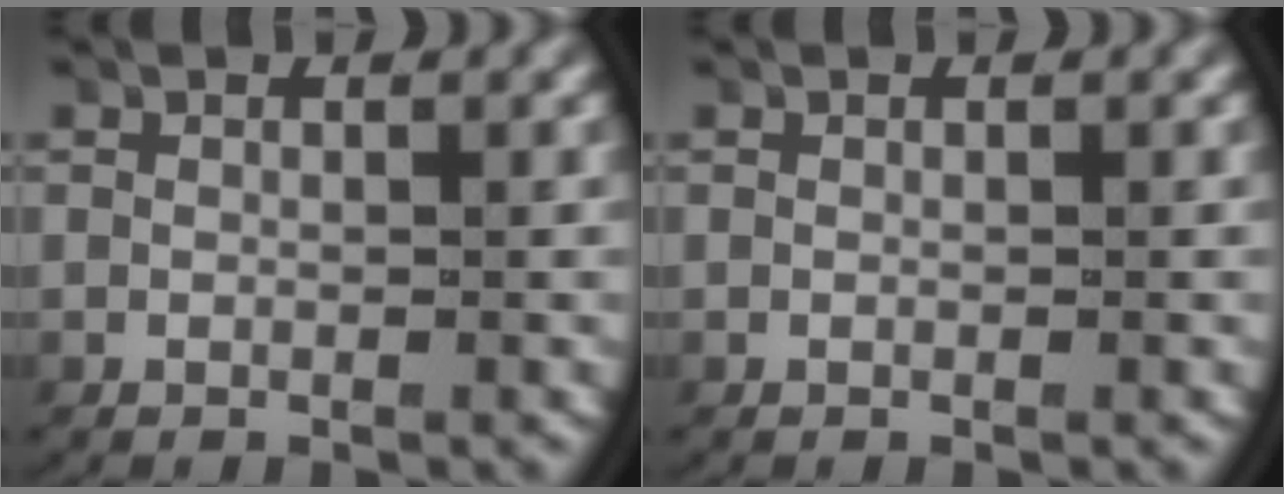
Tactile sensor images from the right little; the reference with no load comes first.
{"total": 0.0}